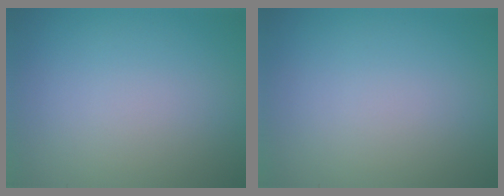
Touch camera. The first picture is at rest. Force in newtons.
{"total": 0.0}